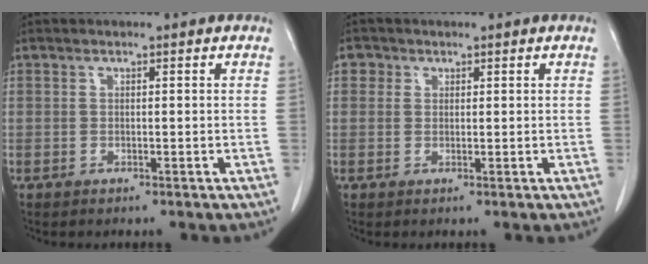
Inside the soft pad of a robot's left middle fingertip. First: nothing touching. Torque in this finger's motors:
{"motor_torque": [0.23, -0.25, 0.00, -0.01]}